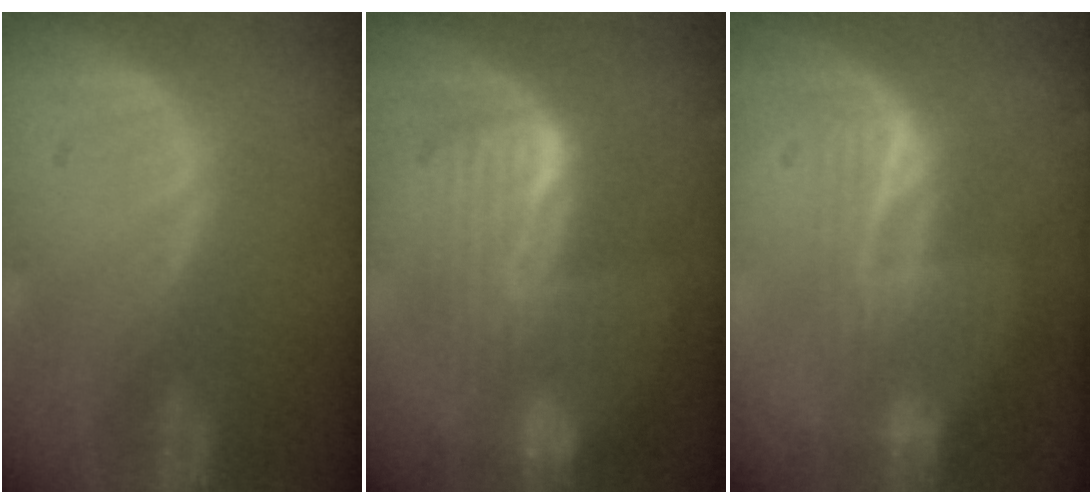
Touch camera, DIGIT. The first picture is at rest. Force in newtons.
{"total": 7.4, "press": 7.4, "slide": 0.2}
{"total": 6.4, "press": 6.2, "slide": 1.9}